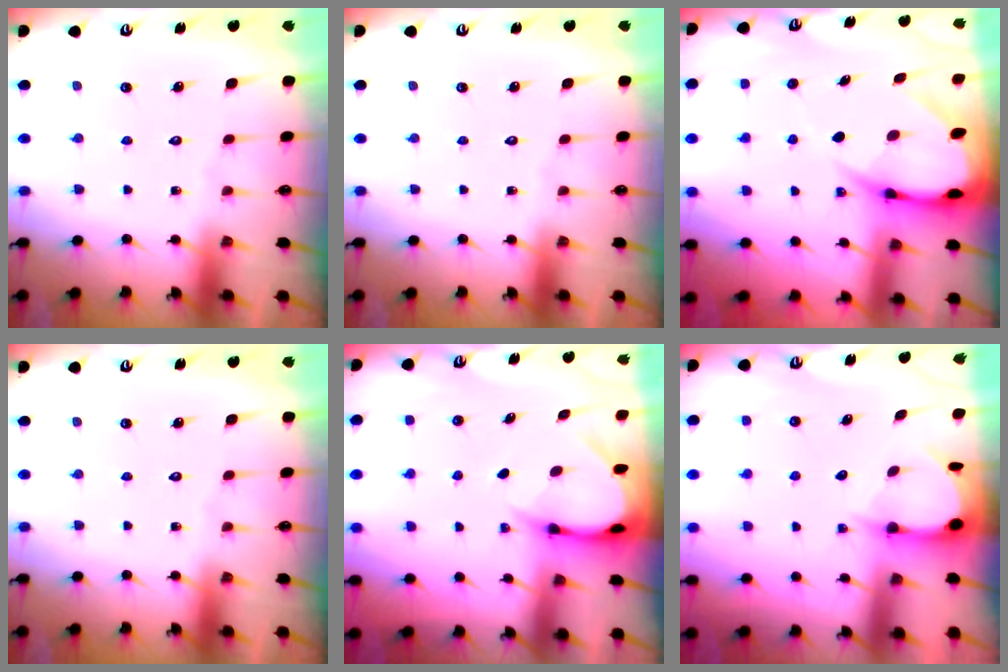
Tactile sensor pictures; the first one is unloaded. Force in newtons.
{"total": 0.0}
{"total": 10.0, "press": 10.0, "slide": 1.1}
{"total": 0.0}
{"total": 4.7, "press": 4.7, "slide": 0.4}
{"total": 3.5, "press": 3.5, "slide": 0.4}